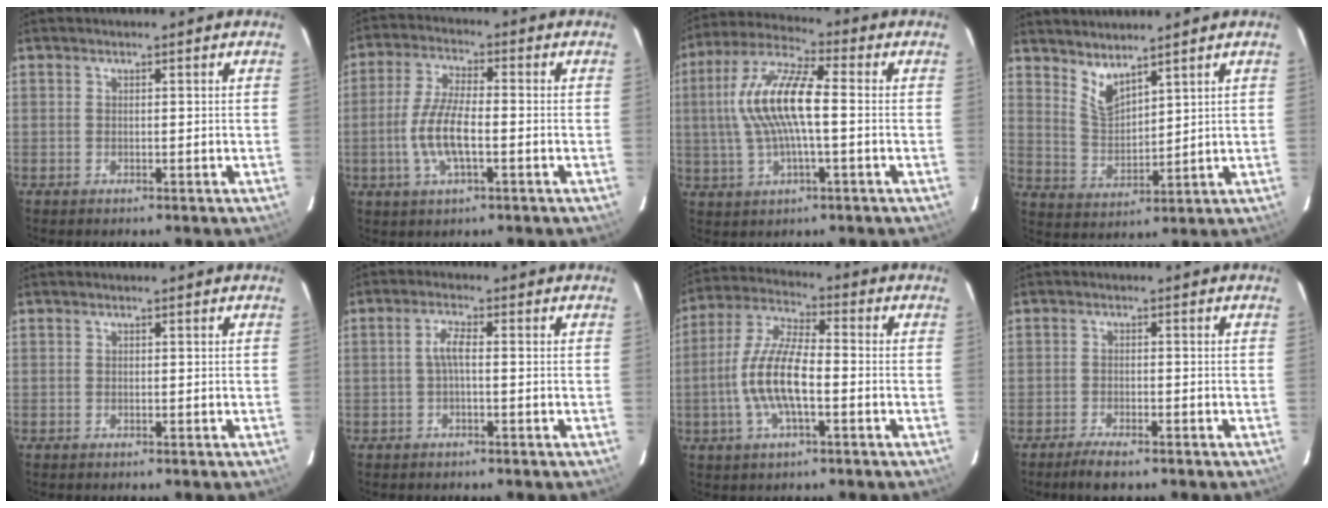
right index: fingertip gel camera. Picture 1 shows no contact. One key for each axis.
{"total": 8.9, "fx": -2.2, "fy": 2.8, "fz": 8.1, "tx": -0.169, "ty": -0.001, "tz": -0.044}
{"total": 13.3, "fx": 0.3, "fy": 3.6, "fz": 12.8, "tx": -0.257, "ty": 0.015, "tz": 0.002}
{"total": 5.8, "fx": 4.7, "fy": 1.7, "fz": 3.0, "tx": -0.053, "ty": -0.008, "tz": 0.098}
{"total": 0.0}
{"total": 2.8, "fx": -0.3, "fy": 0.5, "fz": 2.8, "tx": -0.057, "ty": 0.007, "tz": -0.005}
{"total": 12.1, "fx": -2.9, "fy": 3.8, "fz": 11.1, "tx": -0.231, "ty": 0.002, "tz": -0.058}
{"total": 3.9, "fx": -3.1, "fy": 0.8, "fz": 2.3, "tx": -0.059, "ty": -0.007, "tz": -0.058}